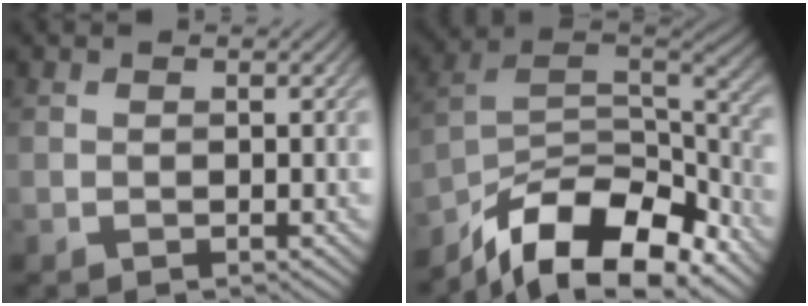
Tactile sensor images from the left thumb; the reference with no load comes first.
{"total": 15.1, "force": [-10.6, 5.9, 8.9], "torque": [-0.188, -0.015, -0.183]}